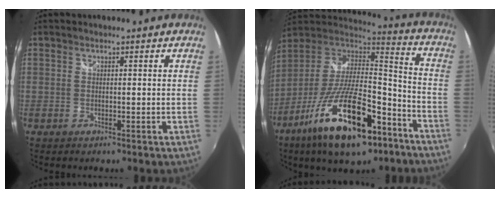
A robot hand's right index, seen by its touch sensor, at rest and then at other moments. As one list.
[{"total": 26.2, "force": [-14.4, 9.7, 19.5], "torque": [-0.357, -0.027, -0.235]}]